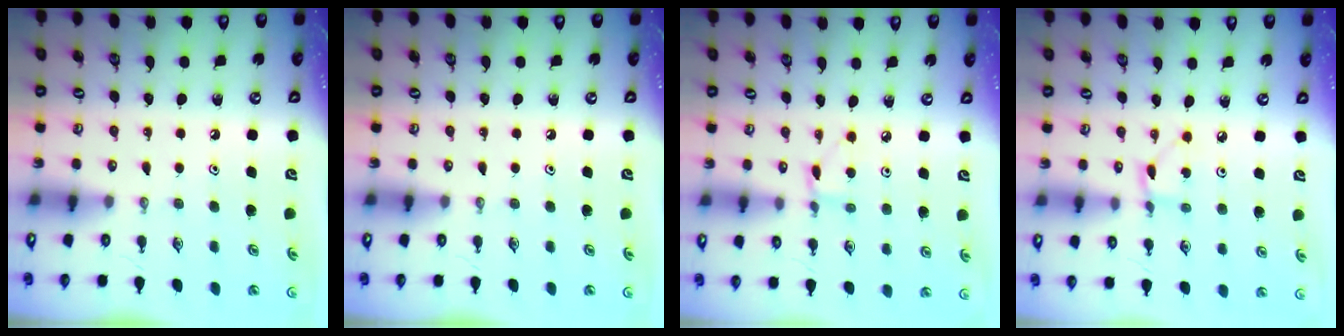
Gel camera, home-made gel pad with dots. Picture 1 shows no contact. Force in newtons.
{"total": 0.0}
{"total": 4.0, "press": 4.0, "slide": 0.6}
{"total": 1.8, "press": 1.8, "slide": 0.1}